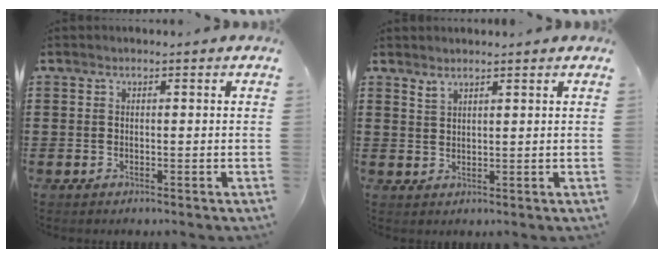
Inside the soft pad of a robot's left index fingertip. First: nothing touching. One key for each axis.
{"total": 1.7, "fx": 1.5, "fy": 0.4, "fz": 0.5, "tx": -0.014, "ty": 0.001, "tz": 0.029}